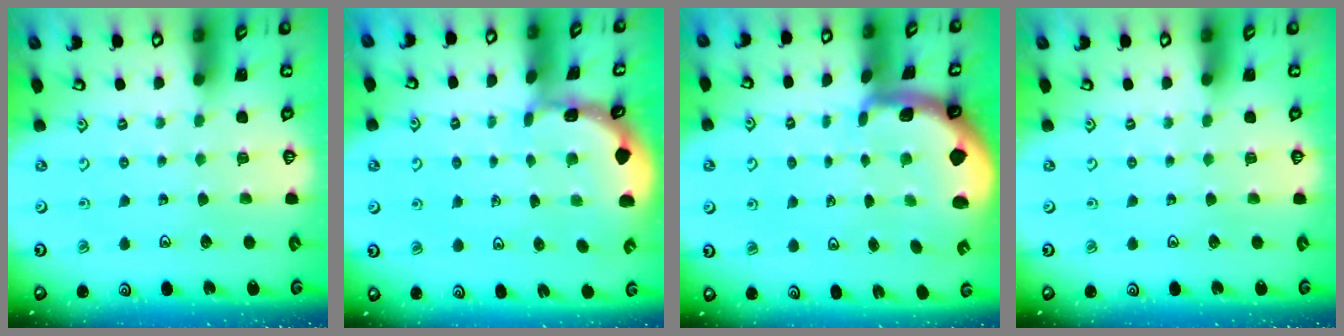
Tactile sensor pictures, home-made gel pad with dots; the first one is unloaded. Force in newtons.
{"total": 1.4, "press": 1.4, "slide": 0.1}
{"total": 1.9, "press": 1.9, "slide": 0.6}
{"total": 0.0}